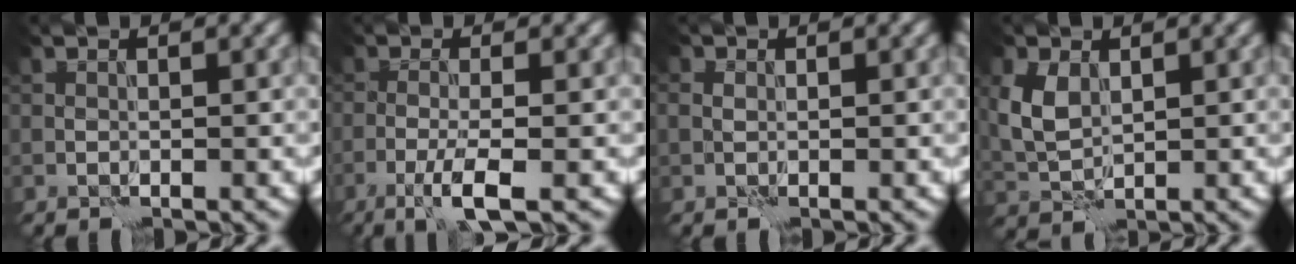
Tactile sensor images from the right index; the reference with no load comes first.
{"total": 3.4, "force": [-1.7, 0.3, 3.0], "torque": [-0.057, 0.000, -0.038]}
{"total": 0.8, "force": [0.0, 0.7, 0.2], "torque": [-0.004, 0.000, -0.004]}
{"total": 3.4, "force": [1.3, 2.1, 2.3], "torque": [-0.062, 0.002, 0.028]}